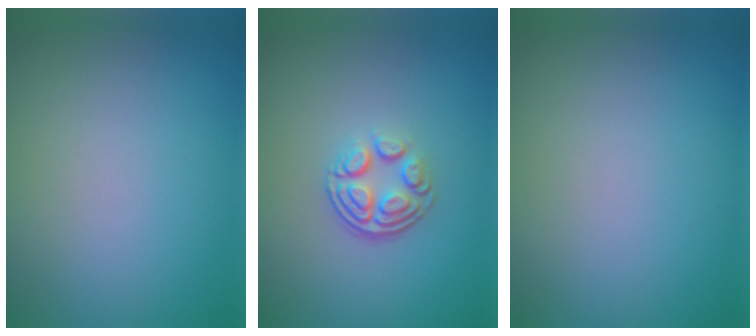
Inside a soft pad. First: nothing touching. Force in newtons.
{"total": 3.7, "press": 2.5, "slide": 2.7}
{"total": 0.0}